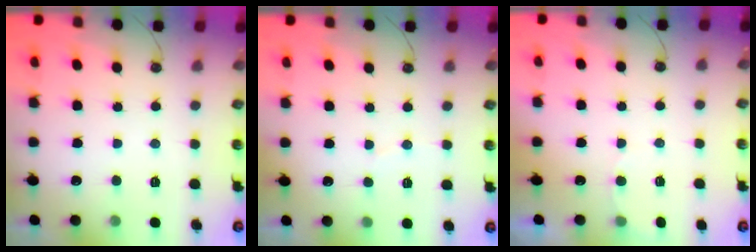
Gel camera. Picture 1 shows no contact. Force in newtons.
{"total": 4.0, "press": 3.6, "slide": 1.7}
{"total": 3.6, "press": 3.4, "slide": 1.4}